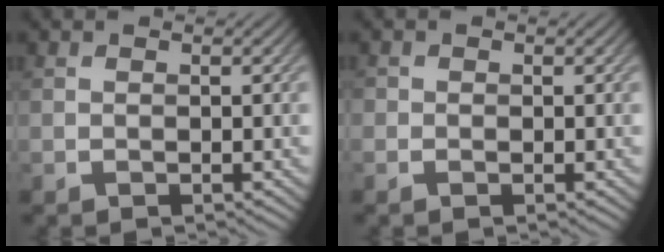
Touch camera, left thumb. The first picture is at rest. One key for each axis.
{"total": 0.7, "fx": -0.1, "fy": 0.7, "fz": 0.0, "tx": 0.004, "ty": -0.004, "tz": -0.003}